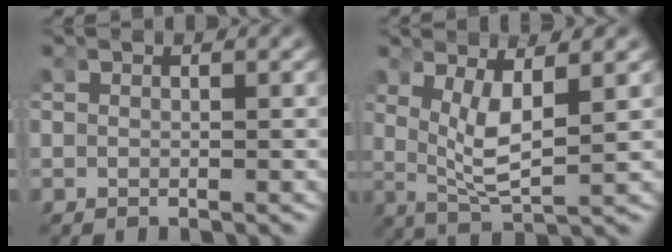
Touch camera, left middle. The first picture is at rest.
{"total": 5.7, "force": [1.3, 2.7, 4.8], "torque": [-0.102, -0.015, 0.028]}